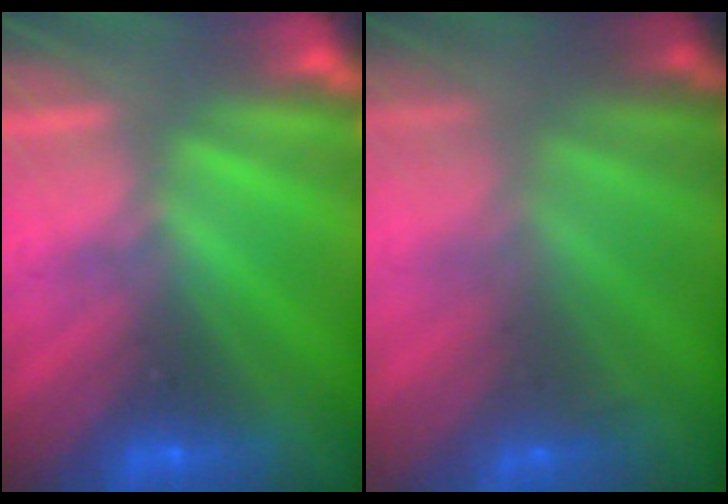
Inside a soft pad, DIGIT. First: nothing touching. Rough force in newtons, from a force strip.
{"total": 5.7}